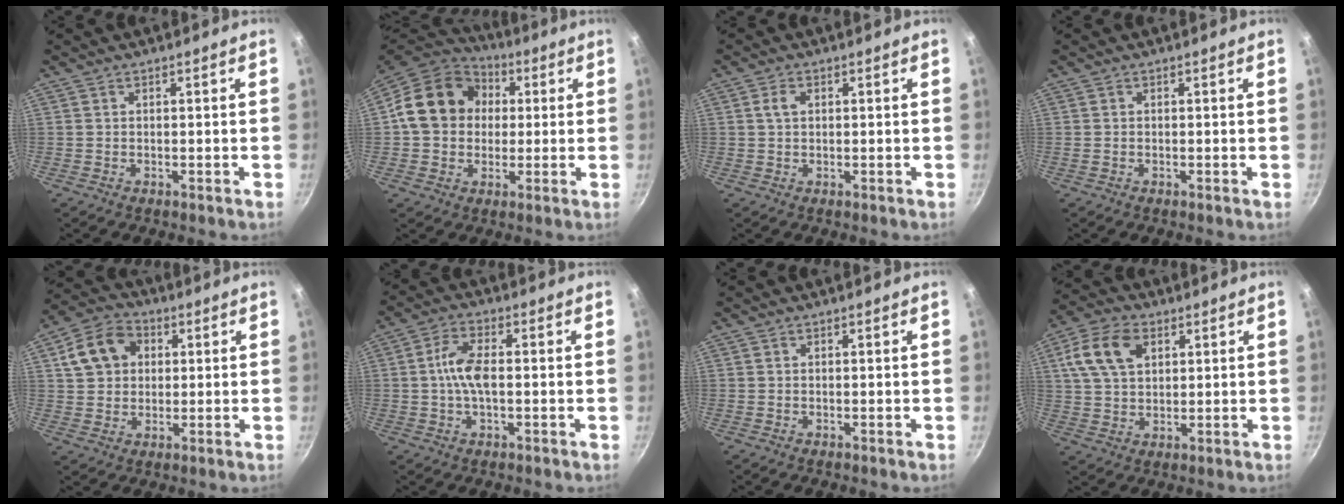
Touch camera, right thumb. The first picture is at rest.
{"total": 16.9, "force": [2.3, 14.2, 9.0], "torque": [-0.132, 0.030, 0.023]}
{"total": 2.2, "force": [0.5, 1.5, 1.5], "torque": [-0.025, 0.004, 0.009]}
{"total": 0.0}
{"total": 10.6, "force": [2.9, 8.5, 5.7], "torque": [-0.079, 0.014, 0.040]}
{"total": 6.7, "force": [-0.1, 3.1, 5.9], "torque": [-0.121, 0.015, -0.007]}
{"total": 0.0}
{"total": 11.1, "force": [3.9, 7.3, 7.4], "torque": [-0.128, 0.007, 0.069]}